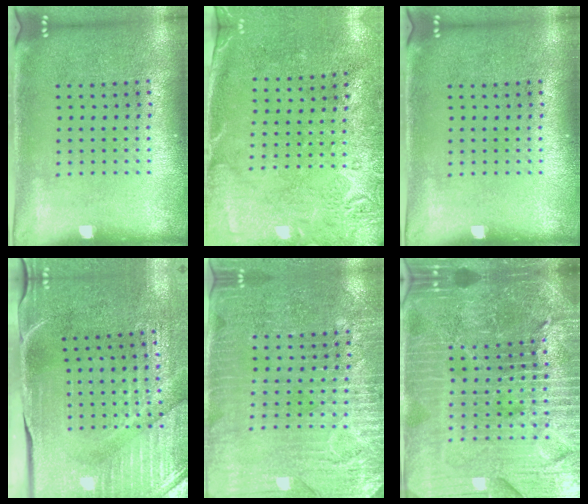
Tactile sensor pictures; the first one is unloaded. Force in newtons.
{"total": 2.7, "press": 2.2, "slide": 1.6}
{"total": 0.0}
{"total": 3.9, "press": 3.6, "slide": 1.4}
{"total": 3.3, "press": 3.0, "slide": 1.3}
{"total": 6.6, "press": 5.8, "slide": 3.2}